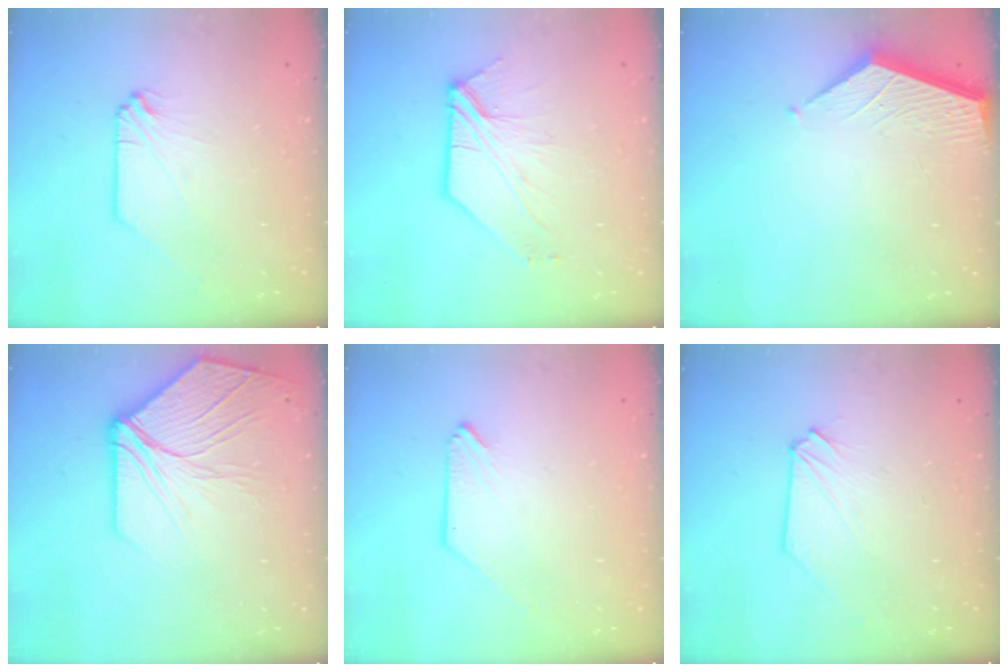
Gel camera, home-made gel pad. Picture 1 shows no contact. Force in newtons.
{"total": 6.3, "press": 6.2, "slide": 0.8}
{"total": 3.4, "press": 3.4, "slide": 0.4}
{"total": 10.8, "press": 10.6, "slide": 1.9}
{"total": 0.0}
{"total": 0.0}